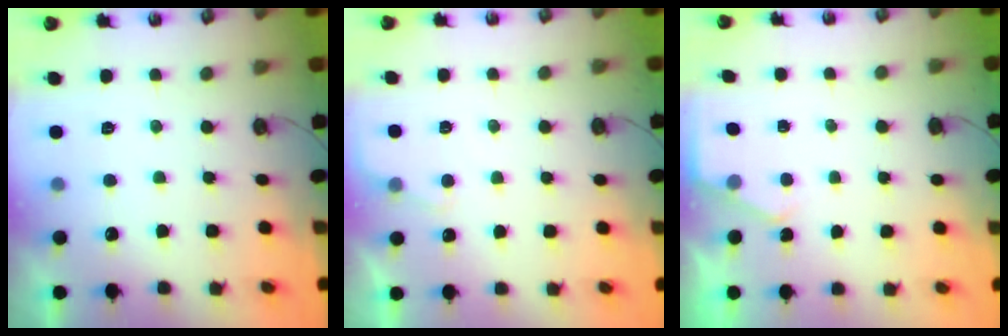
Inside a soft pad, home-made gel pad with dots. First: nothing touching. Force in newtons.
{"total": 3.5, "press": 3.5, "slide": 0.4}
{"total": 2.1, "press": 2.1, "slide": 0.4}